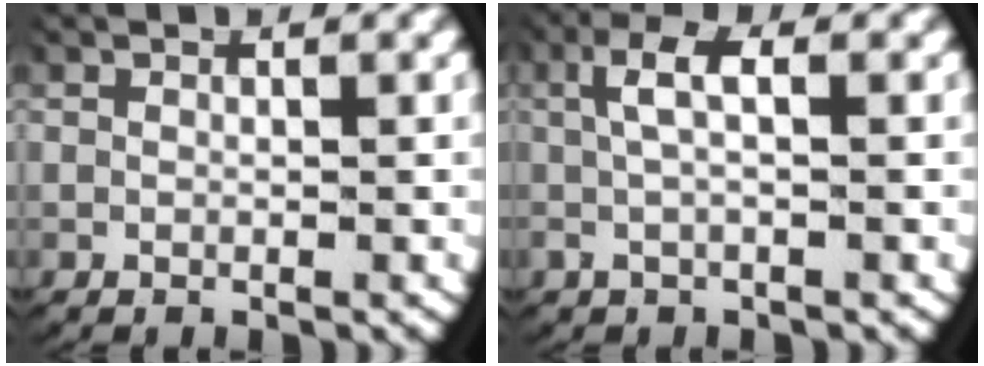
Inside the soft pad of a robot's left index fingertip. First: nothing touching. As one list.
[{"total": 3.6, "force": [0.6, 1.5, 3.3], "torque": [-0.077, 0.010, 0.007]}]